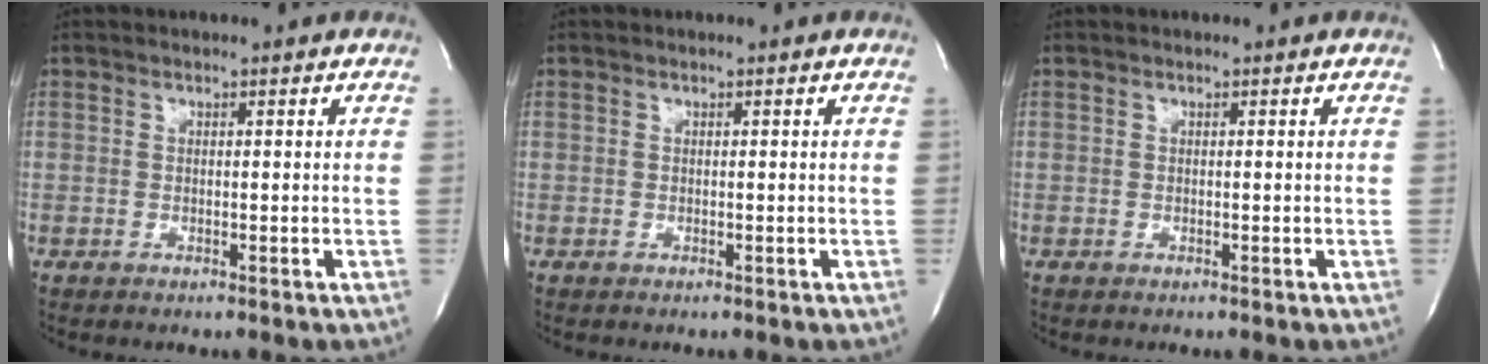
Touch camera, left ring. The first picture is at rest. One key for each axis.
{"total": 0.0}
{"total": 0.0}